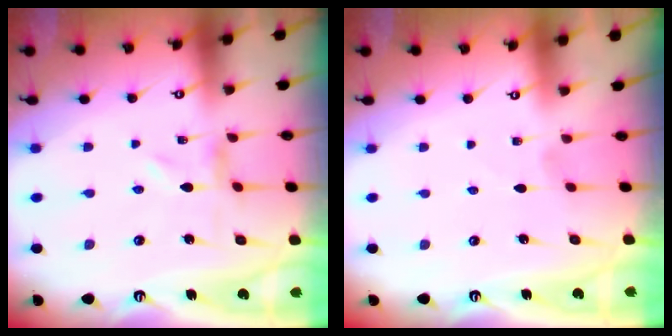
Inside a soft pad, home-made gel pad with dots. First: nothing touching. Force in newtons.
{"total": 0.9, "press": 0.9, "slide": 0.1}